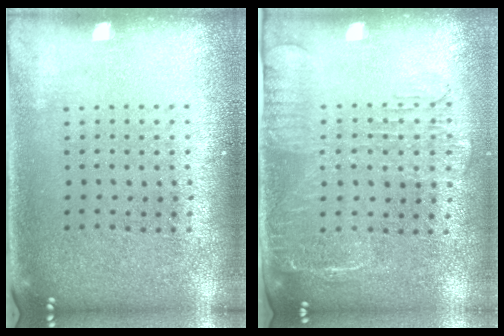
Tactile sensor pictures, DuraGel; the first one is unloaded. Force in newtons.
{"total": 1.8, "press": 1.5, "slide": 0.9}